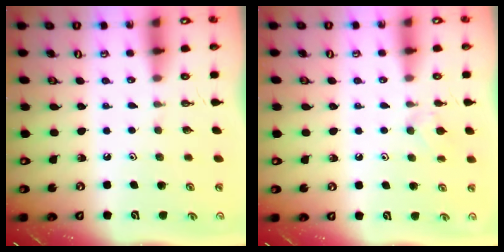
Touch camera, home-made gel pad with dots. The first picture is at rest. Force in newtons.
{"total": 6.4, "press": 6.3, "slide": 1.0}